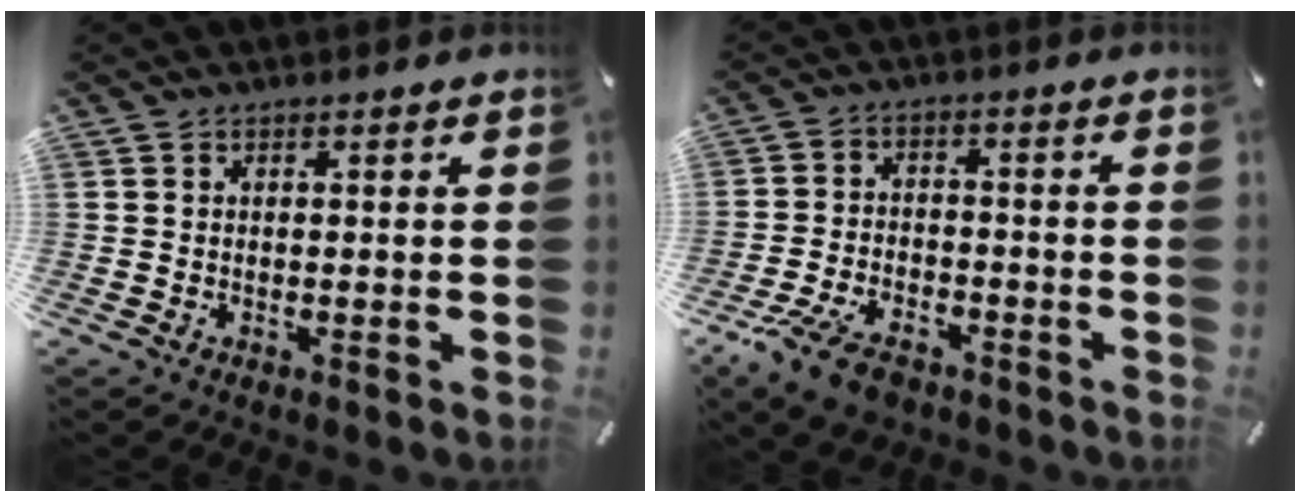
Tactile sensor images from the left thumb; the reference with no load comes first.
{"total": 8.8, "force": [-5.7, 4.5, 5.0], "torque": [-0.109, 0.021, -0.107]}